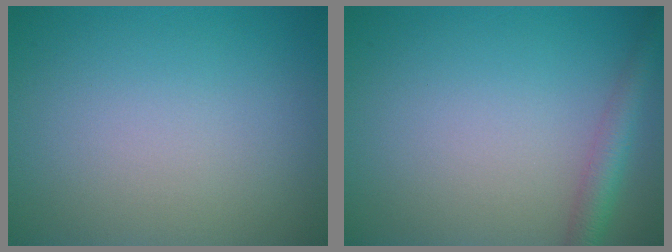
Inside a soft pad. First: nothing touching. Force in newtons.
{"total": 2.7, "press": 2.7, "slide": 0.1}